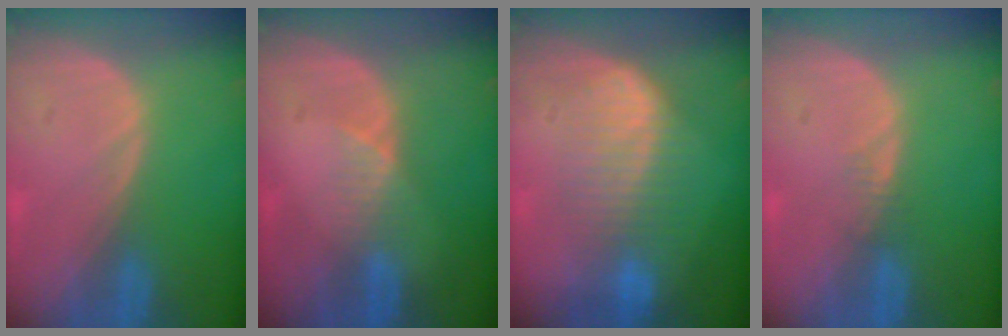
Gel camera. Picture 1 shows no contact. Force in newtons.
{"total": 2.6, "press": 2.2, "slide": 1.4}
{"total": 6.9, "press": 6.8, "slide": 1.1}
{"total": 1.3, "press": 1.2, "slide": 0.2}